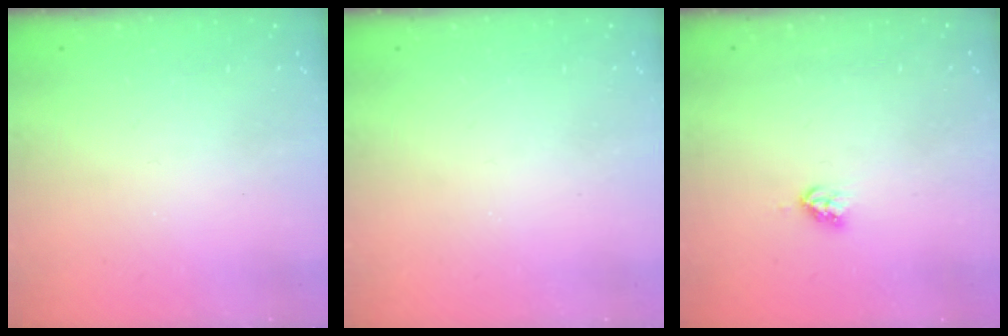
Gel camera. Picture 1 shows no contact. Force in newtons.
{"total": 0.0}
{"total": 3.1, "press": 3.1, "slide": 0.5}